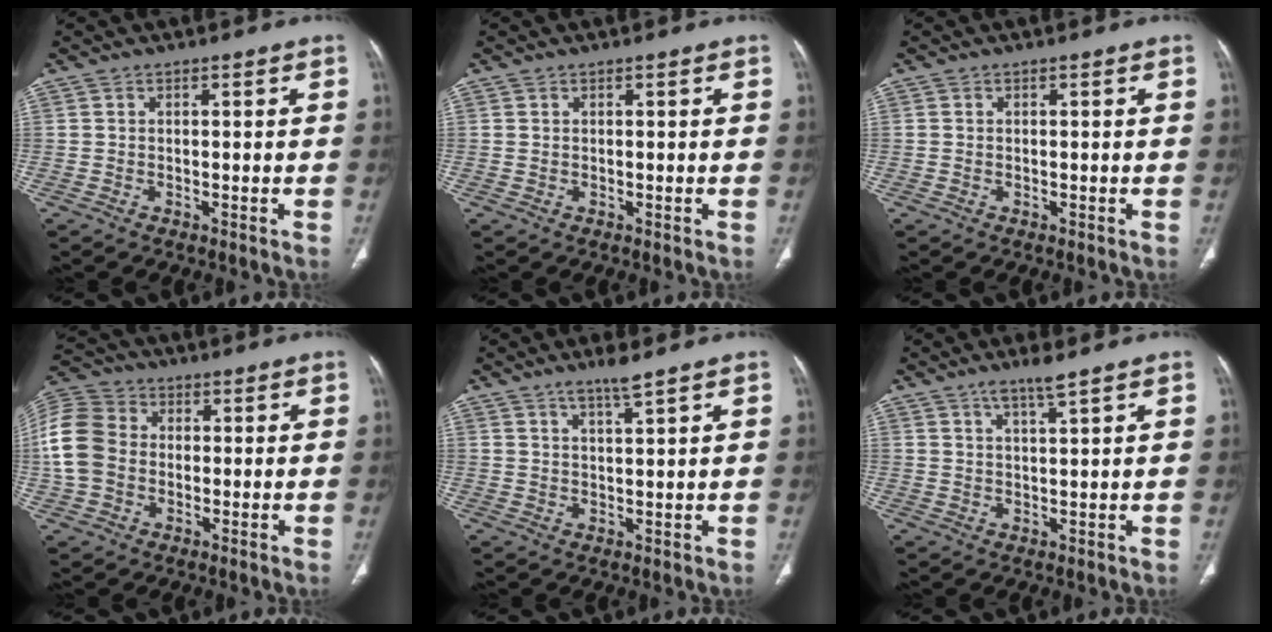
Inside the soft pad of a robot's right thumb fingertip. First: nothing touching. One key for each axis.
{"total": 0.0}
{"total": 0.0}
{"total": 12.0, "fx": -0.2, "fy": 9.7, "fz": 7.0, "tx": -0.136, "ty": 0.031, "tz": -0.014}
{"total": 3.8, "fx": 2.9, "fy": 0.1, "fz": 2.5, "tx": -0.043, "ty": -0.017, "tz": 0.056}
{"total": 3.9, "fx": 2.8, "fy": 0.2, "fz": 2.7, "tx": -0.049, "ty": -0.013, "tz": 0.056}